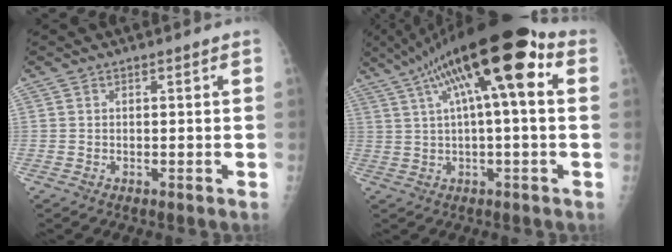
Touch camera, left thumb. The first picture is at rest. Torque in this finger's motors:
{"motor_torque": [1.40, 0.58, 2.21, -0.57, 0.54]}